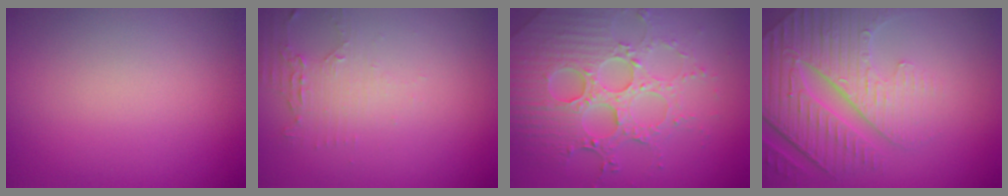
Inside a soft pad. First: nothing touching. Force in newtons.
{"total": 2.0, "press": 1.6, "slide": 1.1}
{"total": 7.4, "press": 5.5, "slide": 4.9}
{"total": 7.9, "press": 5.8, "slide": 5.3}